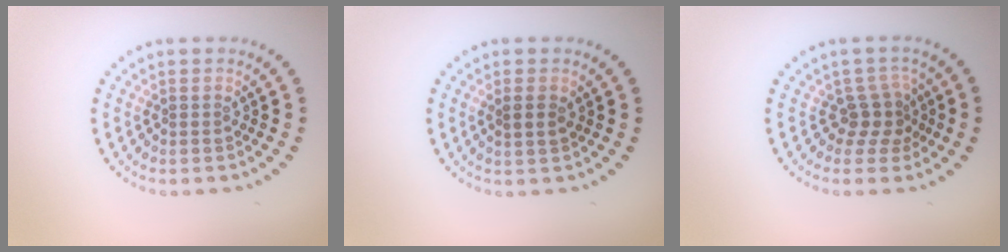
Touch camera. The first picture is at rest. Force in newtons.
{"total": 1.5, "press": 1.3, "slide": 0.7}
{"total": 2.5, "press": 1.8, "slide": 1.7}